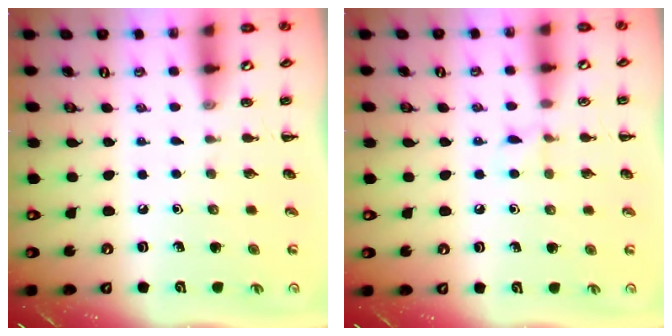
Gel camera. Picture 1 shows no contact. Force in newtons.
{"total": 5.0, "press": 4.7, "slide": 1.8}